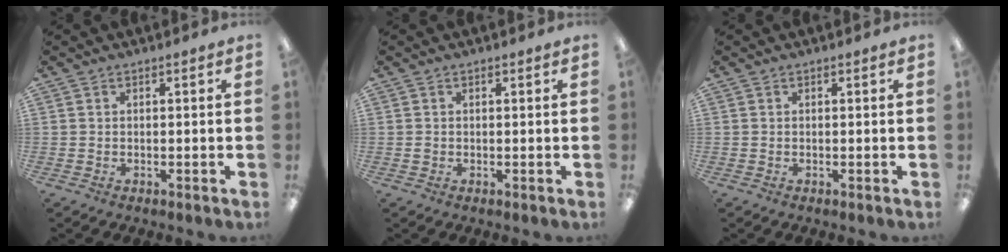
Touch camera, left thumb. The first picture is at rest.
{"total": 0.7, "force": [0.1, 0.6, 0.2], "torque": [-0.004, 0.005, 0.000]}
{"total": 0.0}